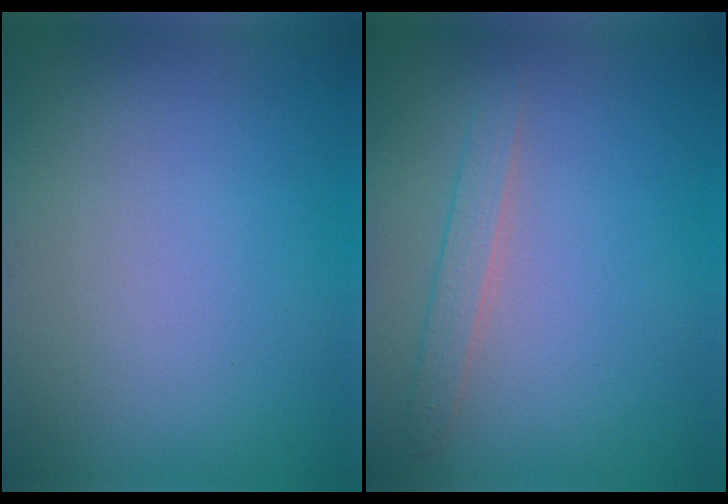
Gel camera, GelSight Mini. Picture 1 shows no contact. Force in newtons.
{"total": 1.6, "press": 1.6, "slide": 0.0}